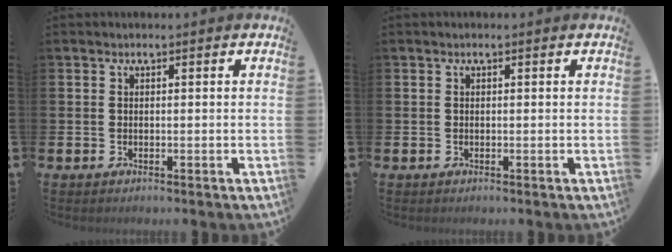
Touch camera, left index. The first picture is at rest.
{"total": 0.0}